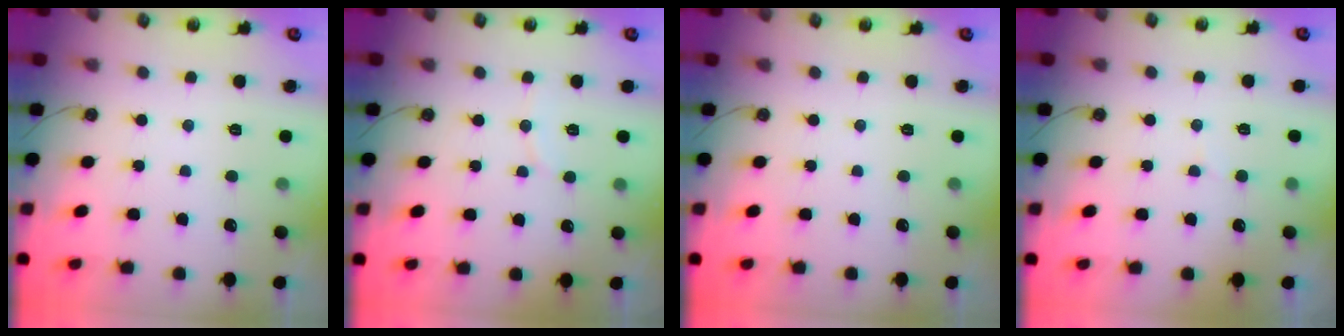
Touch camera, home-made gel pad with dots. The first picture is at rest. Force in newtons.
{"total": 5.1, "press": 5.0, "slide": 0.6}
{"total": 0.0}
{"total": 4.4, "press": 4.3, "slide": 0.9}